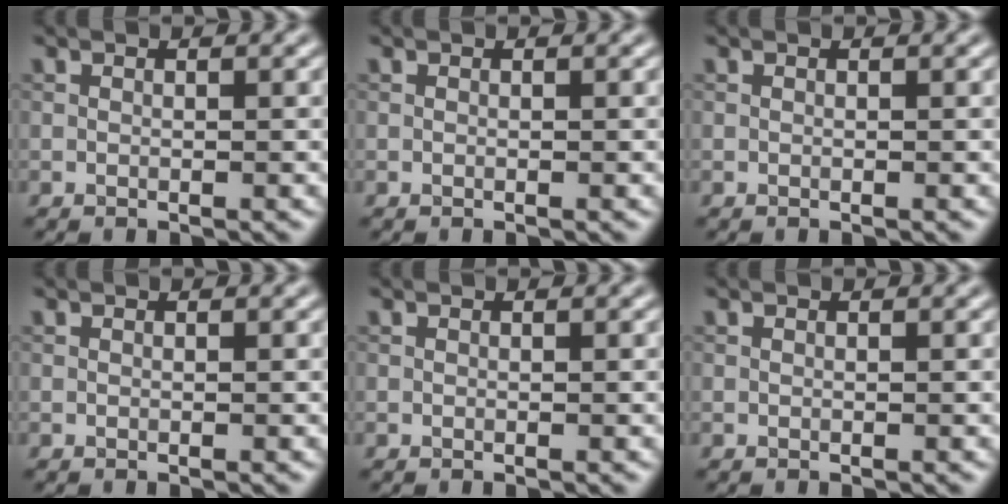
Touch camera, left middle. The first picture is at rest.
{"total": 0.0}
{"total": 0.0}
{"total": 0.0}
{"total": 0.0}
{"total": 0.0}